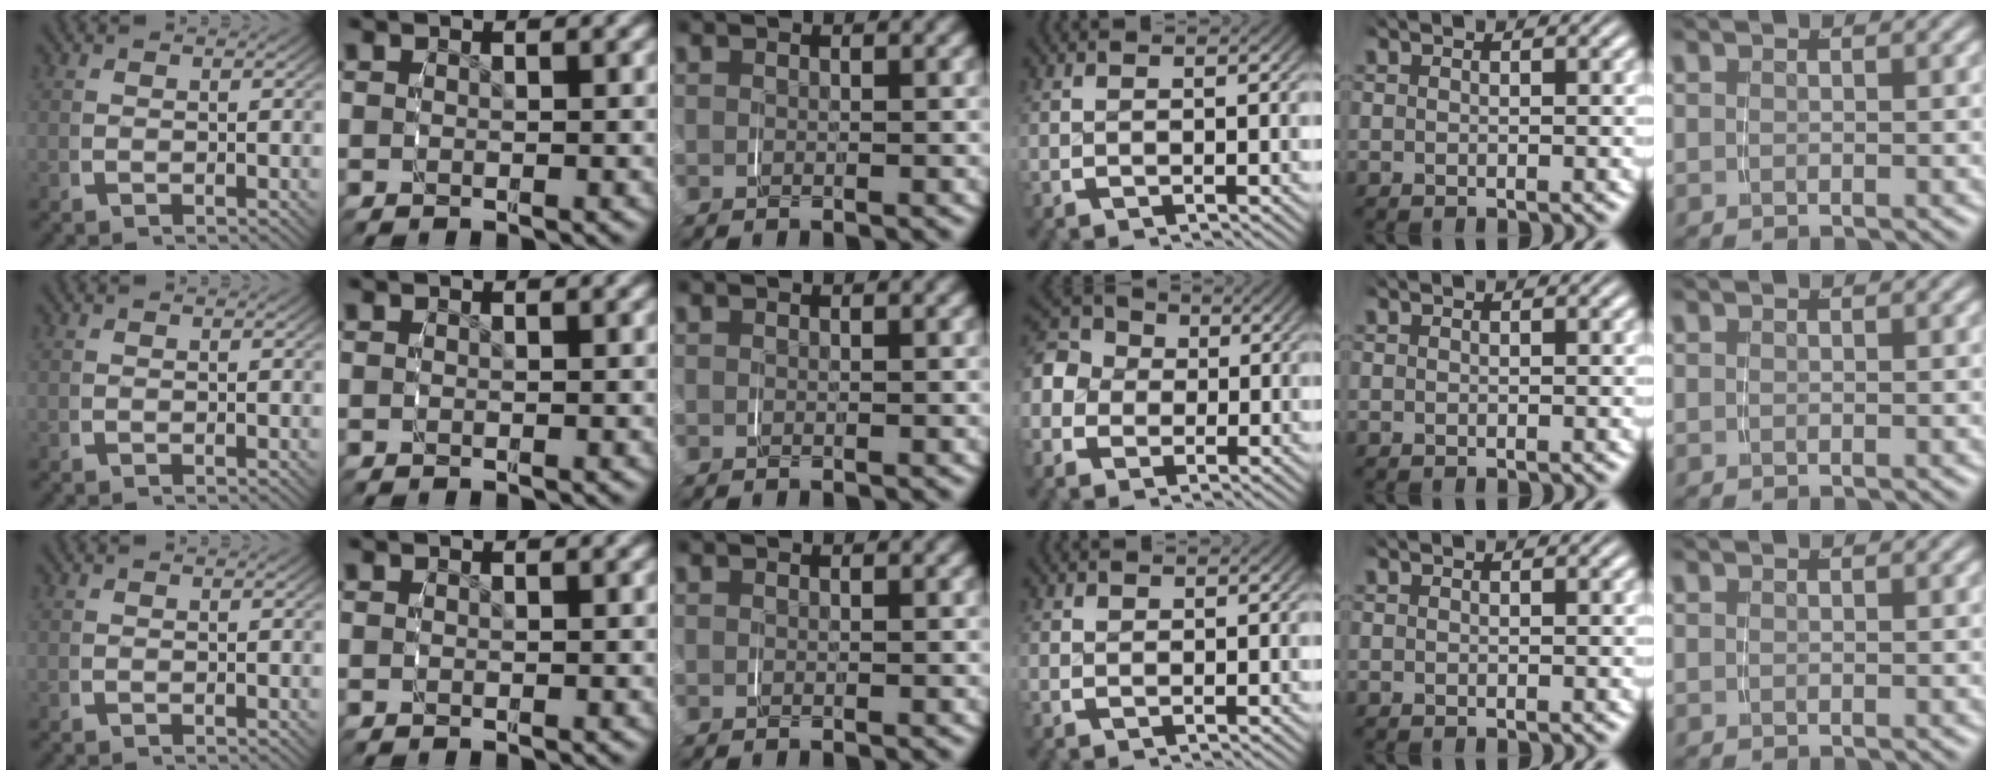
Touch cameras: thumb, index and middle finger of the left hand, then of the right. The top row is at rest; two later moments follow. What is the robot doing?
{"motion": "grasp_and_lifting", "object": "glasses case"}